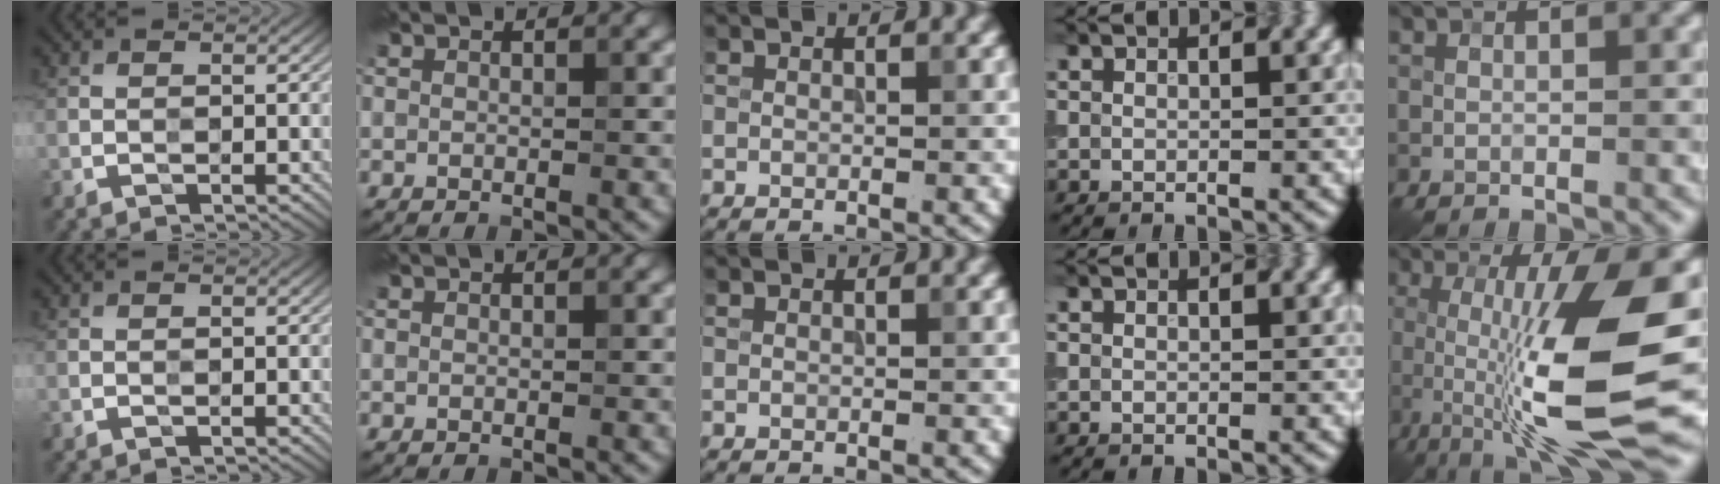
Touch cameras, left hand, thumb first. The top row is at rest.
{"little": {"total": 12.3, "force": [-1.6, 2.7, 11.9], "torque": [-0.192, -0.004, -0.032]}}